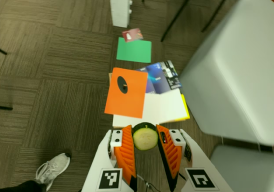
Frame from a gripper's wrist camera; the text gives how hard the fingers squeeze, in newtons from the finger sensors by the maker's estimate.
{"total": 8.9, "left": 8.9, "right": 8.9}